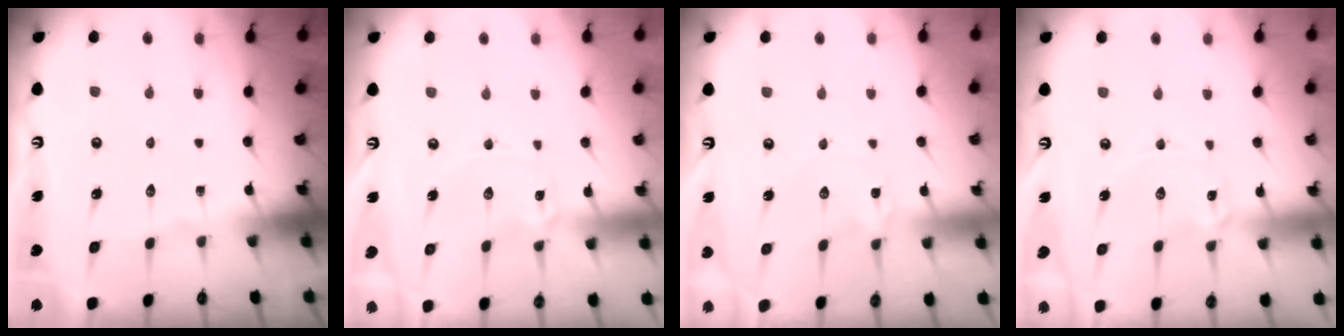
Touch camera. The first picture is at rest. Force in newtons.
{"total": 0.9, "press": 0.9, "slide": 0.1}
{"total": 2.1, "press": 2.1, "slide": 0.1}
{"total": 0.9, "press": 0.9, "slide": 0.1}